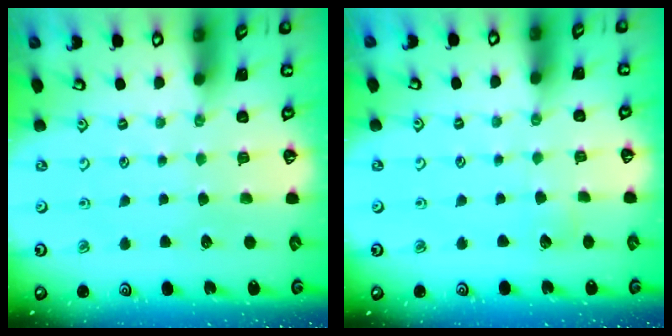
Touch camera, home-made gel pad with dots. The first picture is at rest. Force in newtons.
{"total": 2.9, "press": 2.9, "slide": 0.4}